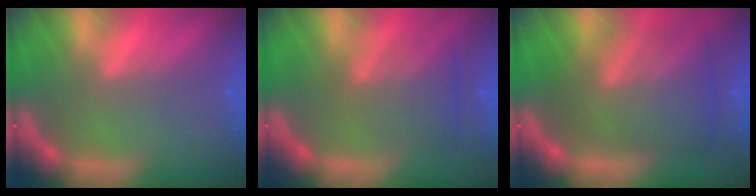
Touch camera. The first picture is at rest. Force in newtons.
{"total": 4.5}
{"total": 8.7}